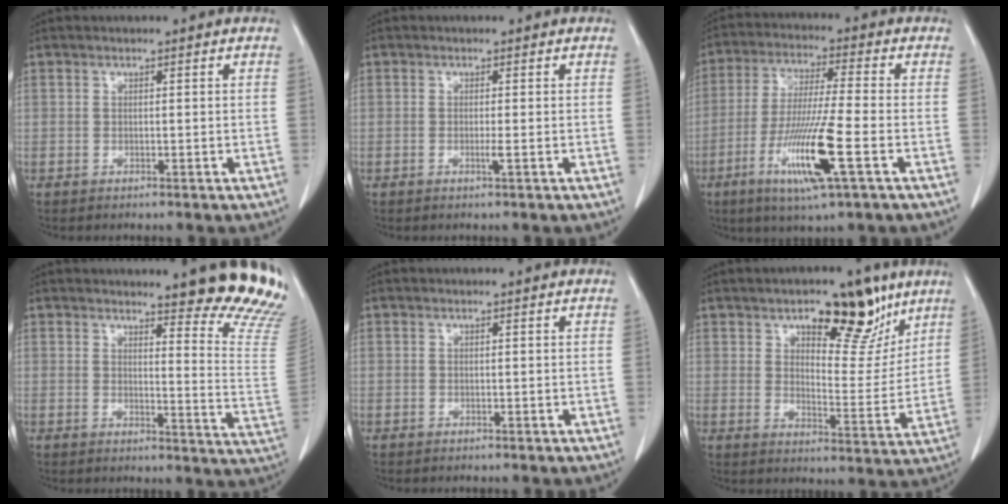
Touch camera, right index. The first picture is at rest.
{"total": 0.9, "force": [-0.2, -0.2, 0.8], "torque": [-0.013, 0.000, -0.003]}
{"total": 12.9, "force": [-4.8, 0.0, 11.9], "torque": [-0.235, -0.023, -0.089]}
{"total": 13.7, "force": [12.2, 0.9, 6.1], "torque": [-0.053, -0.101, 0.117]}
{"total": 0.0}
{"total": 12.3, "force": [7.9, 4.7, 8.2], "torque": [-0.099, -0.006, 0.118]}